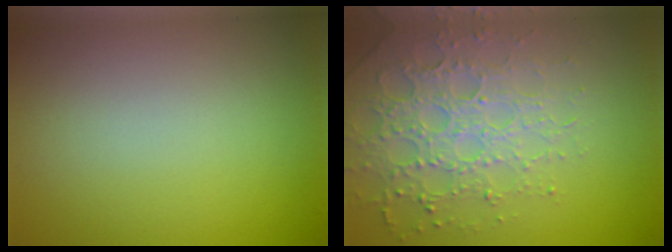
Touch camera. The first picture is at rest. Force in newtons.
{"total": 4.3, "press": 4.2, "slide": 0.9}